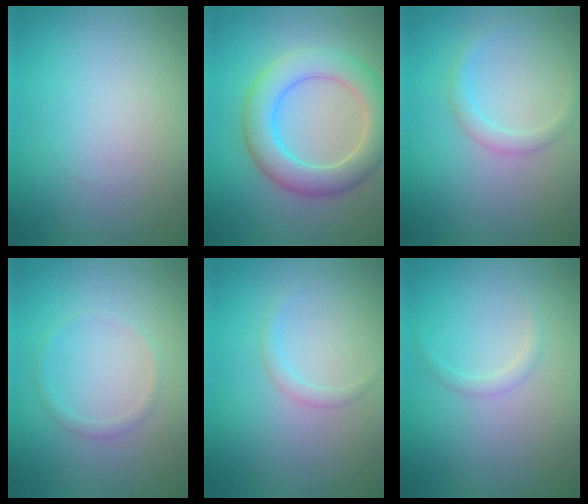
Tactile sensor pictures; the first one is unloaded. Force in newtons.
{"total": 5.8, "press": 5.8, "slide": 0.2}
{"total": 1.5, "press": 1.5, "slide": 0.1}
{"total": 1.0, "press": 1.0, "slide": 0.0}
{"total": 1.0, "press": 1.0, "slide": 0.0}
{"total": 0.9, "press": 0.9, "slide": 0.0}